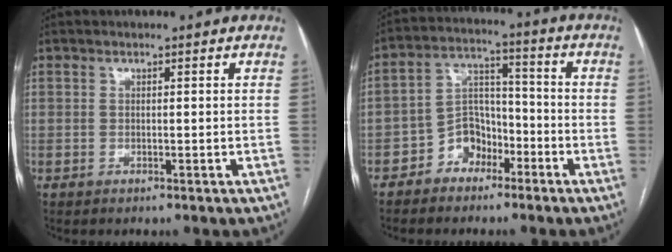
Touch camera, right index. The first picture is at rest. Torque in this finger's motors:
{"motor_torque": [-0.09, -0.13, -0.42, -0.19]}